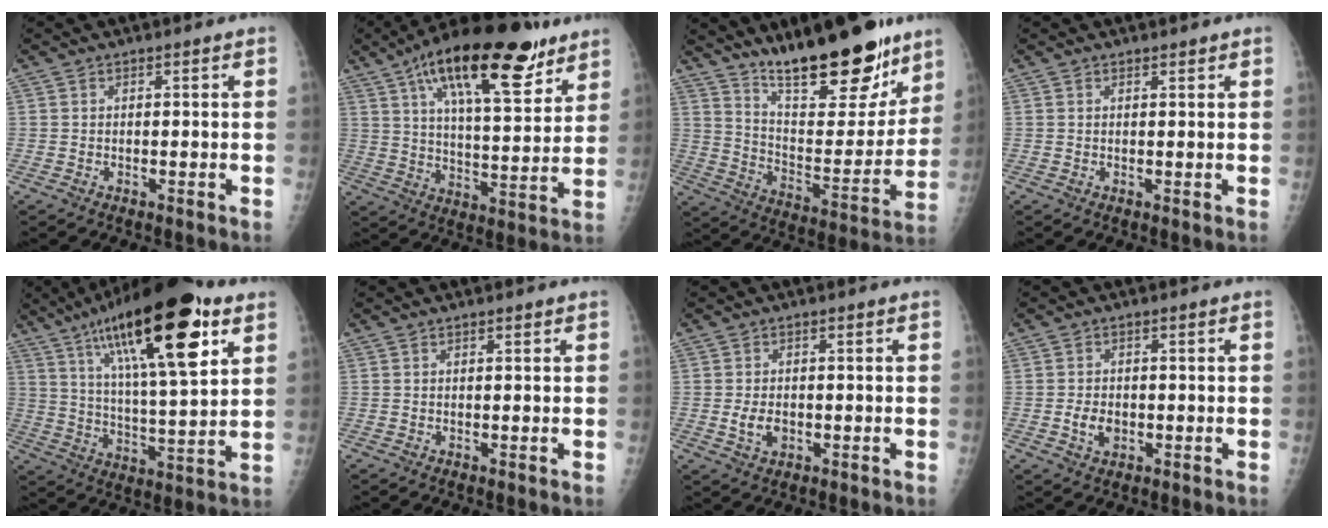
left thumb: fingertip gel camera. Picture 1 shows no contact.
{"total": 23.8, "force": [14.0, 8.6, 17.3], "torque": [-0.250, -0.039, 0.223]}
{"total": 23.5, "force": [17.0, 7.2, 14.5], "torque": [-0.173, -0.098, 0.275]}
{"total": 0.7, "force": [0.6, 0.2, 0.3], "torque": [-0.004, -0.004, 0.011]}
{"total": 24.9, "force": [12.4, 6.9, 20.5], "torque": [-0.318, -0.028, 0.205]}
{"total": 0.7, "force": [0.4, 0.2, 0.5], "torque": [-0.008, -0.001, 0.007]}
{"total": 3.5, "force": [-0.6, 2.4, 2.5], "torque": [-0.041, -0.001, -0.006]}
{"total": 3.5, "force": [-0.7, 2.5, 2.3], "torque": [-0.035, 0.001, -0.008]}